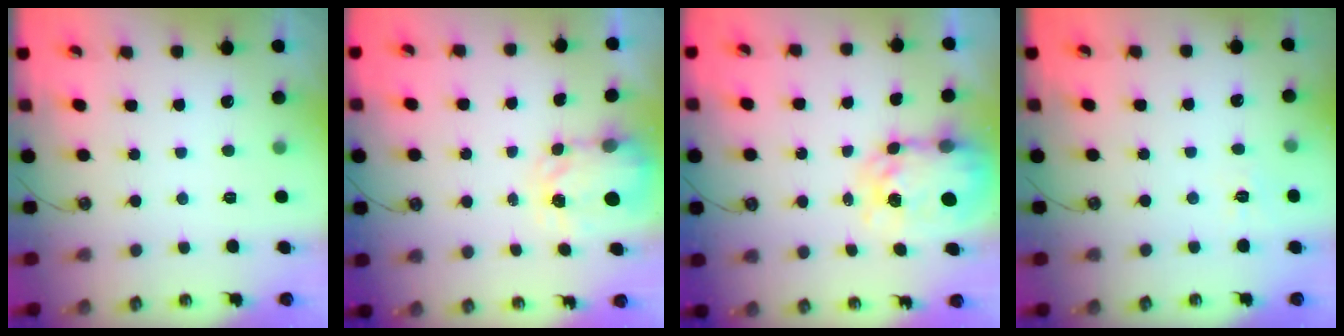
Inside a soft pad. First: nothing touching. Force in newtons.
{"total": 3.7, "press": 3.6, "slide": 0.5}
{"total": 8.9, "press": 8.8, "slide": 0.9}
{"total": 3.4, "press": 3.4, "slide": 0.6}